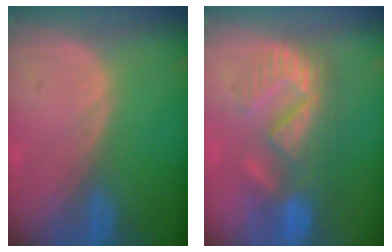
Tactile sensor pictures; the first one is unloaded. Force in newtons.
{"total": 9.1, "press": 8.9, "slide": 1.9}